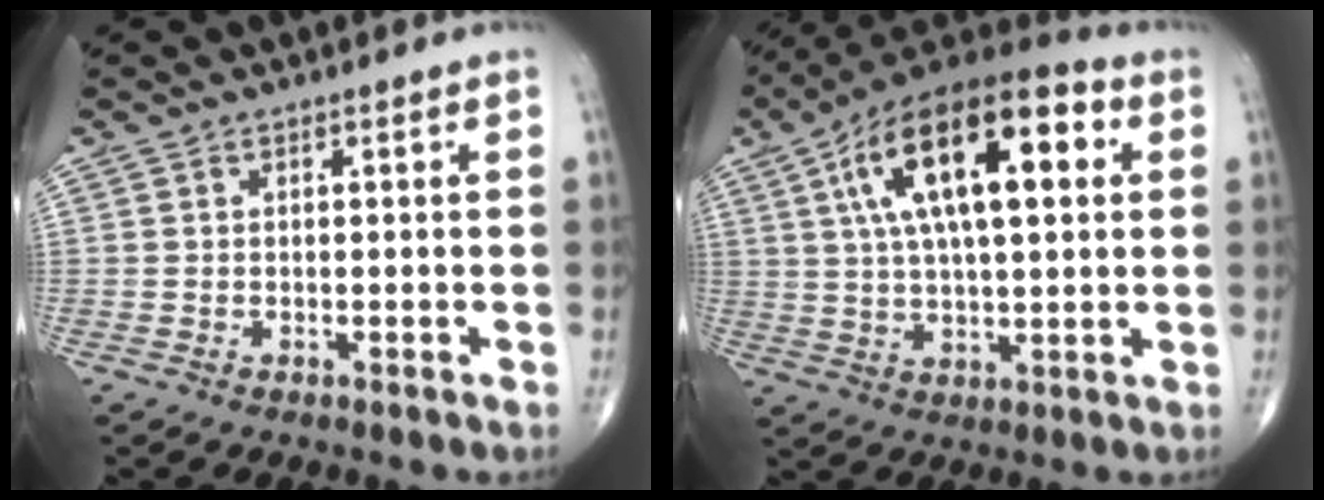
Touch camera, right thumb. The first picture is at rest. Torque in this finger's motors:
{"motor_torque": [-0.01, 4.49, 2.13, 0.64, 0.44]}